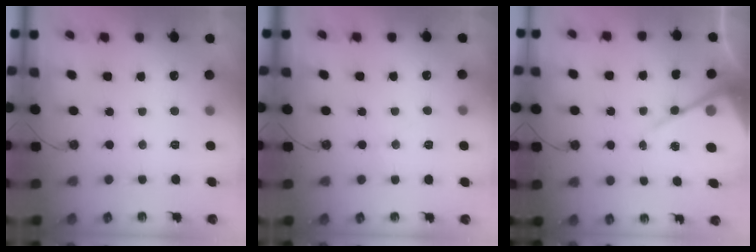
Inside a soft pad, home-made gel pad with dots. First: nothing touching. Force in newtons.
{"total": 4.4, "press": 4.4, "slide": 0.7}
{"total": 13.2, "press": 13.2, "slide": 1.1}